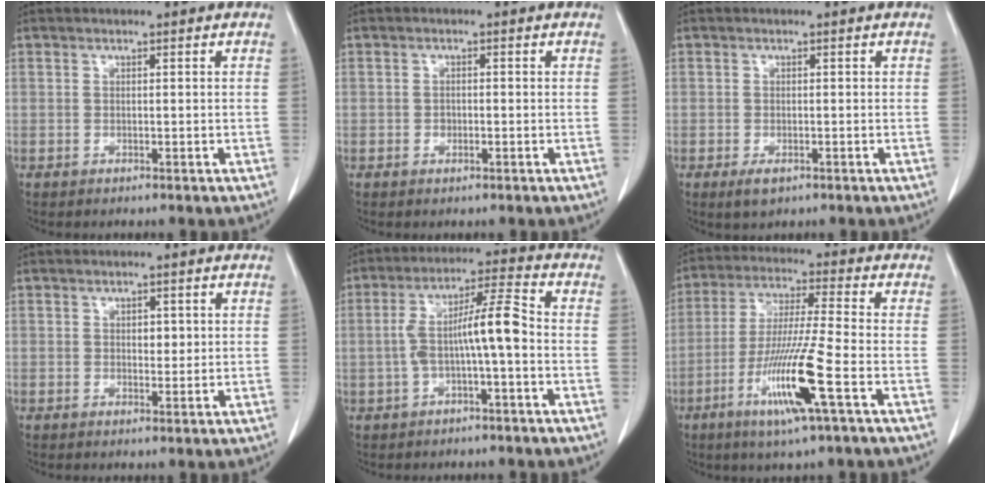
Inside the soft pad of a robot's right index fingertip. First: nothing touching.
{"total": 1.1, "force": [-0.4, 0.7, 0.8], "torque": [-0.016, 0.000, -0.005]}
{"total": 2.0, "force": [-1.0, 1.2, 1.3], "torque": [-0.022, -0.002, -0.011]}
{"total": 1.8, "force": [0.4, 1.2, 1.3], "torque": [-0.015, -0.001, 0.006]}
{"total": 8.3, "force": [-1.2, 0.9, 8.2], "torque": [-0.154, 0.031, -0.022]}
{"total": 12.6, "force": [-5.1, -0.6, 11.5], "torque": [-0.231, -0.023, -0.099]}